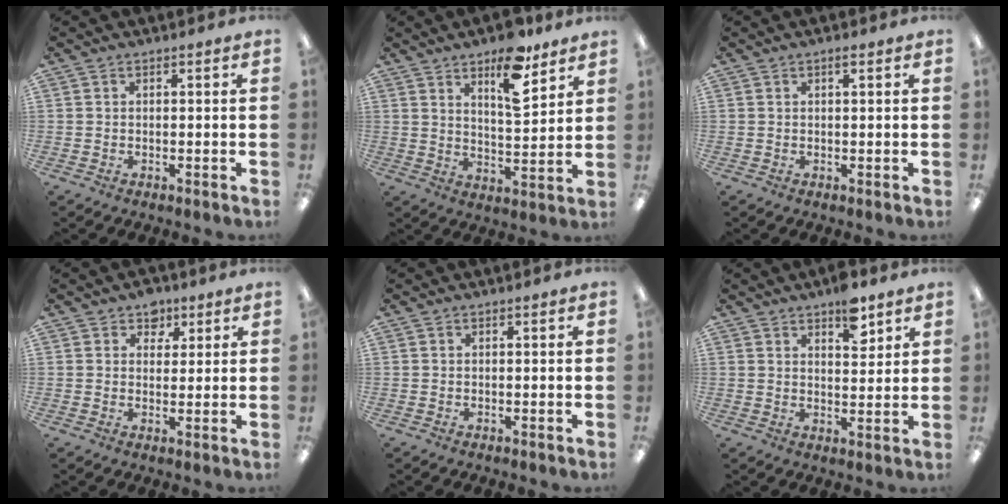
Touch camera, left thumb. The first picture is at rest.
{"total": 12.0, "force": [8.3, 4.0, 7.7], "torque": [-0.115, -0.046, 0.139]}
{"total": 1.0, "force": [0.6, 0.2, 0.8], "torque": [-0.017, 0.002, 0.010]}
{"total": 4.7, "force": [3.1, 3.4, 1.0], "torque": [-0.001, -0.012, 0.053]}
{"total": 0.0}
{"total": 7.6, "force": [5.1, 3.4, 4.5], "torque": [-0.043, -0.032, 0.083]}